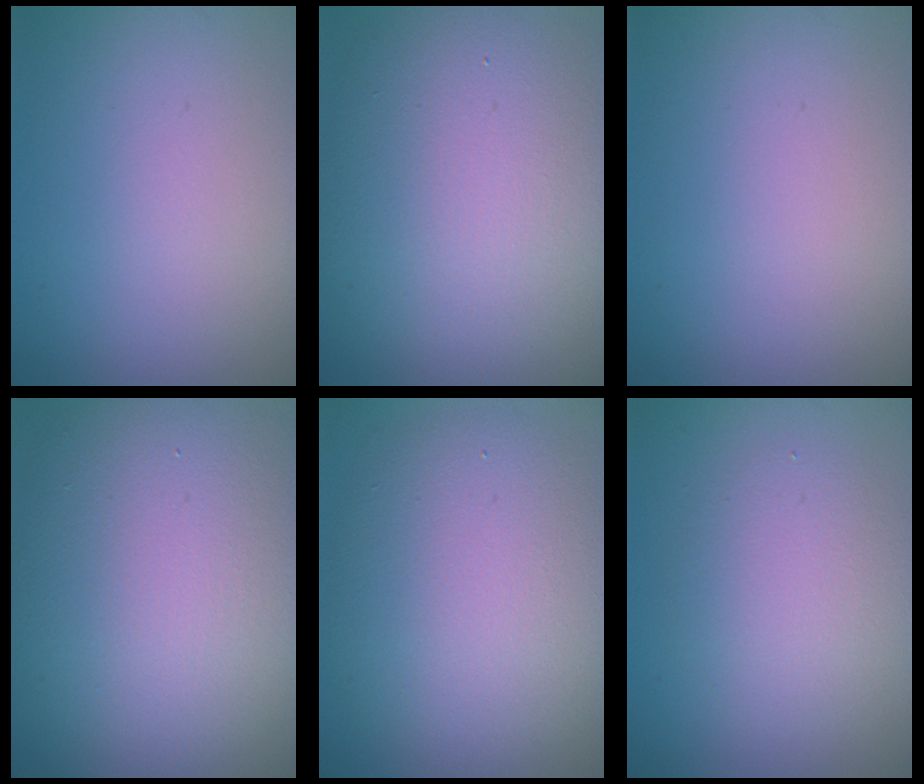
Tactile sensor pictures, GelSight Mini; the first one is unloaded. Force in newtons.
{"total": 14.6, "press": 14.6, "slide": 0.3}
{"total": 0.0}
{"total": 15.8, "press": 15.8, "slide": 0.6}
{"total": 9.8, "press": 9.8, "slide": 1.1}
{"total": 3.8, "press": 3.8, "slide": 0.3}